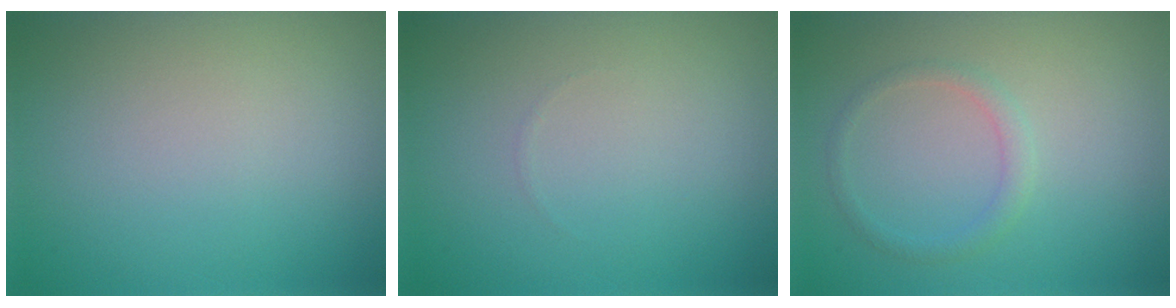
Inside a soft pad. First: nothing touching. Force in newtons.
{"total": 0.0}
{"total": 1.4, "press": 1.4, "slide": 0.1}